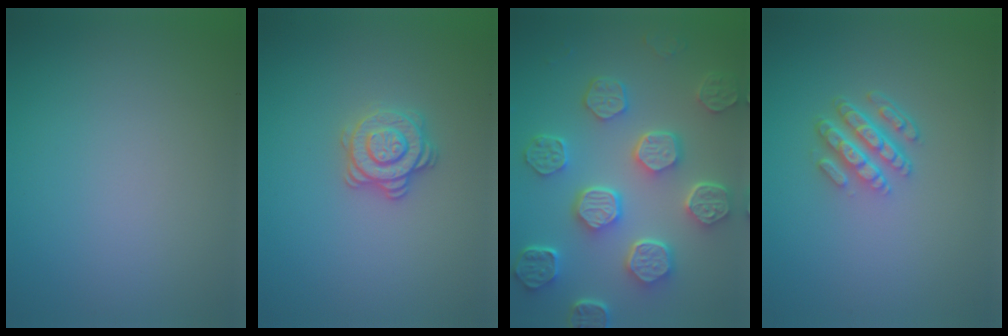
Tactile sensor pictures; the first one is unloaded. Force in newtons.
{"total": 2.8, "press": 2.6, "slide": 1.0}
{"total": 8.1, "press": 6.2, "slide": 5.3}
{"total": 4.3, "press": 3.2, "slide": 2.9}